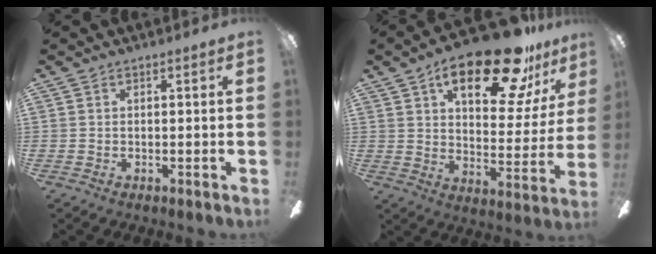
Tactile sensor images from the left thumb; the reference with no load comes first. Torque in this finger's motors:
{"motor_torque": [0.28, 0.42, 1.62, -1.15, 0.34]}